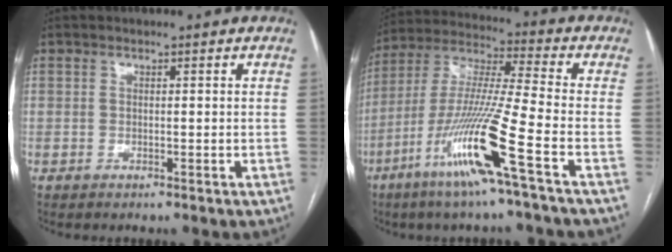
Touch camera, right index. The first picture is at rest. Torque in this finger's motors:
{"motor_torque": [2.11, -0.03, 0.71, 0.16]}